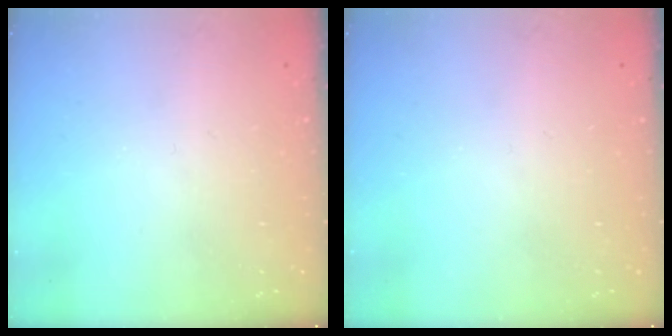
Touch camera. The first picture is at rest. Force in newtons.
{"total": 0.0}